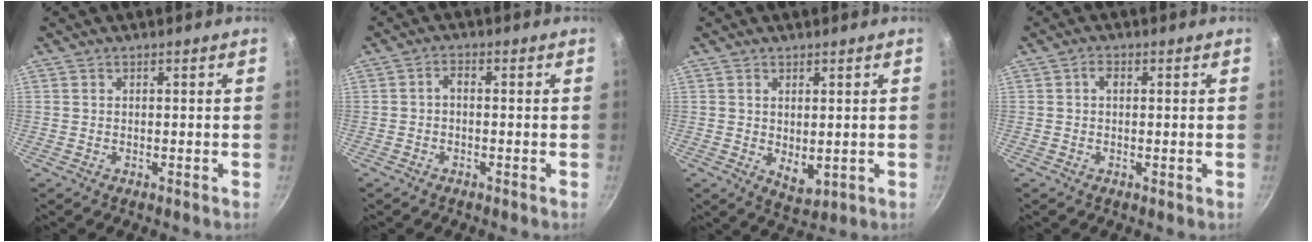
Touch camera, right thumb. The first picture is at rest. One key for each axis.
{"total": 1.7, "fx": -0.6, "fy": 0.9, "fz": 1.3, "tx": -0.026, "ty": 0.013, "tz": -0.014}
{"total": 4.8, "fx": 0.5, "fy": 2.6, "fz": 4.0, "tx": -0.055, "ty": -0.016, "tz": 0.016}
{"total": 1.9, "fx": 0.3, "fy": 1.2, "fz": 1.4, "tx": -0.021, "ty": 0.003, "tz": 0.002}